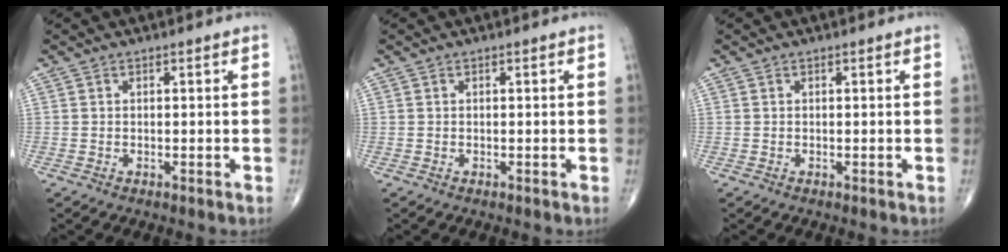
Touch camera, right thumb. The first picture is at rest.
{"total": 0.0}
{"total": 0.0}